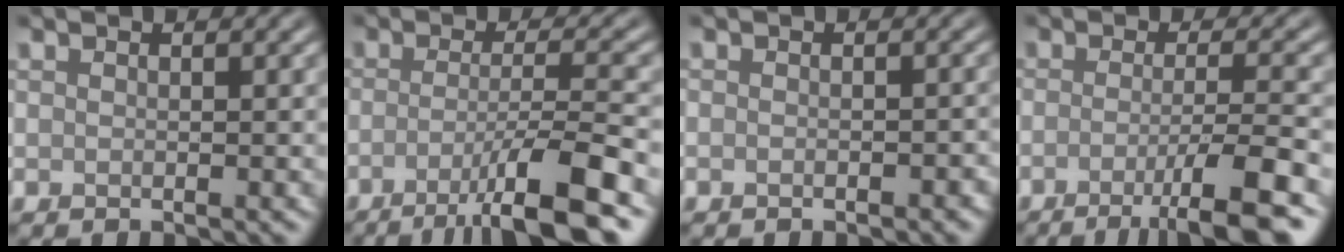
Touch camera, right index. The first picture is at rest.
{"total": 7.8, "force": [-4.3, 0.9, 6.4], "torque": [-0.093, 0.004, -0.079]}
{"total": 1.0, "force": [-0.7, 0.5, 0.5], "torque": [-0.008, -0.004, -0.011]}
{"total": 6.7, "force": [-3.4, 1.0, 5.8], "torque": [-0.081, -0.003, -0.060]}